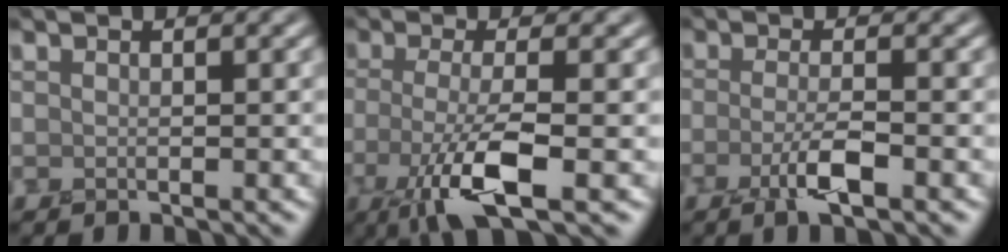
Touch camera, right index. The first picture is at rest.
{"total": 5.7, "force": [-2.3, 1.3, 5.0], "torque": [-0.106, -0.007, -0.046]}
{"total": 2.6, "force": [-1.3, 0.6, 2.1], "torque": [-0.049, 0.002, -0.029]}